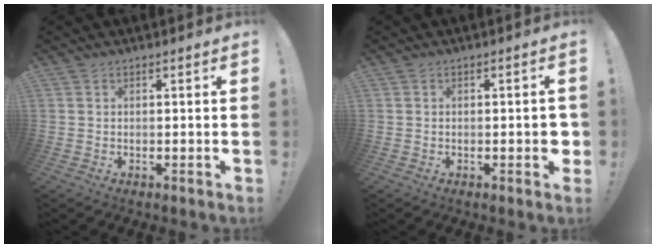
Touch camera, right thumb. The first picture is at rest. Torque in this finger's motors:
{"motor_torque": [0.55, 0.78, 0.39, -0.14, 0.00]}